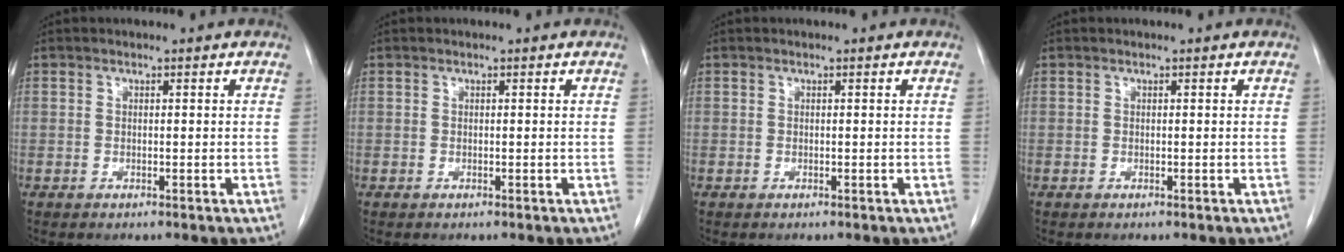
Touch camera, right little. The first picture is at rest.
{"total": 0.0}
{"total": 0.0}
{"total": 0.0}